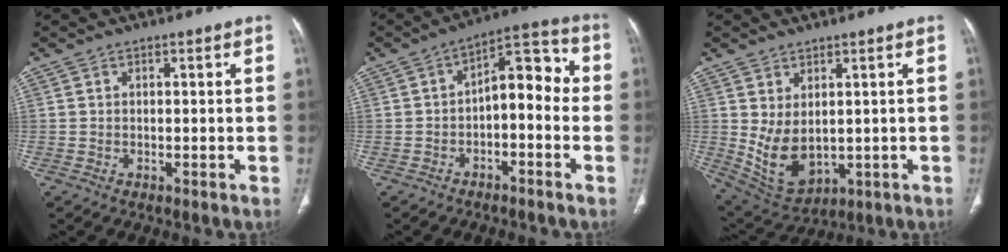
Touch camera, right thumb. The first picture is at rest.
{"total": 9.8, "force": [-1.7, 5.4, 8.0], "torque": [-0.082, 0.050, -0.037]}
{"total": 9.3, "force": [0.6, 5.8, 7.2], "torque": [-0.120, -0.014, 0.042]}